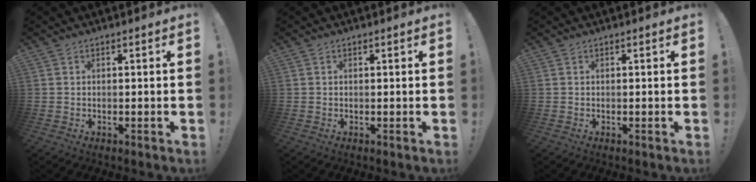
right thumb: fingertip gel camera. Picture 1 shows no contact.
{"total": 0.0}
{"total": 0.0}